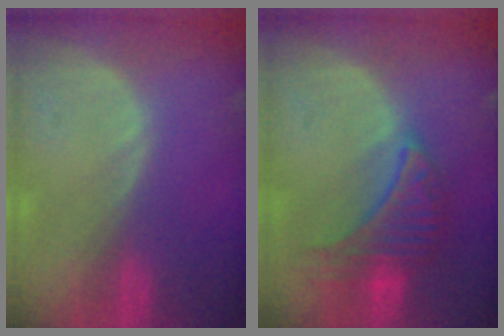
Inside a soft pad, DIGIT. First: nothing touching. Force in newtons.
{"total": 7.2, "press": 7.2, "slide": 0.2}